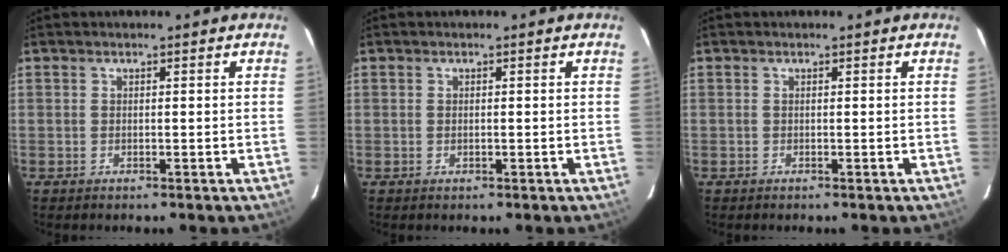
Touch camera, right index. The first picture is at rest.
{"total": 0.6, "force": [0.0, 0.3, 0.5], "torque": [-0.009, 0.000, -0.001]}
{"total": 0.0}